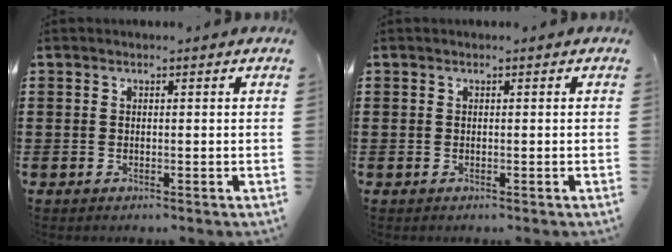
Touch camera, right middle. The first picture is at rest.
{"total": 0.0}